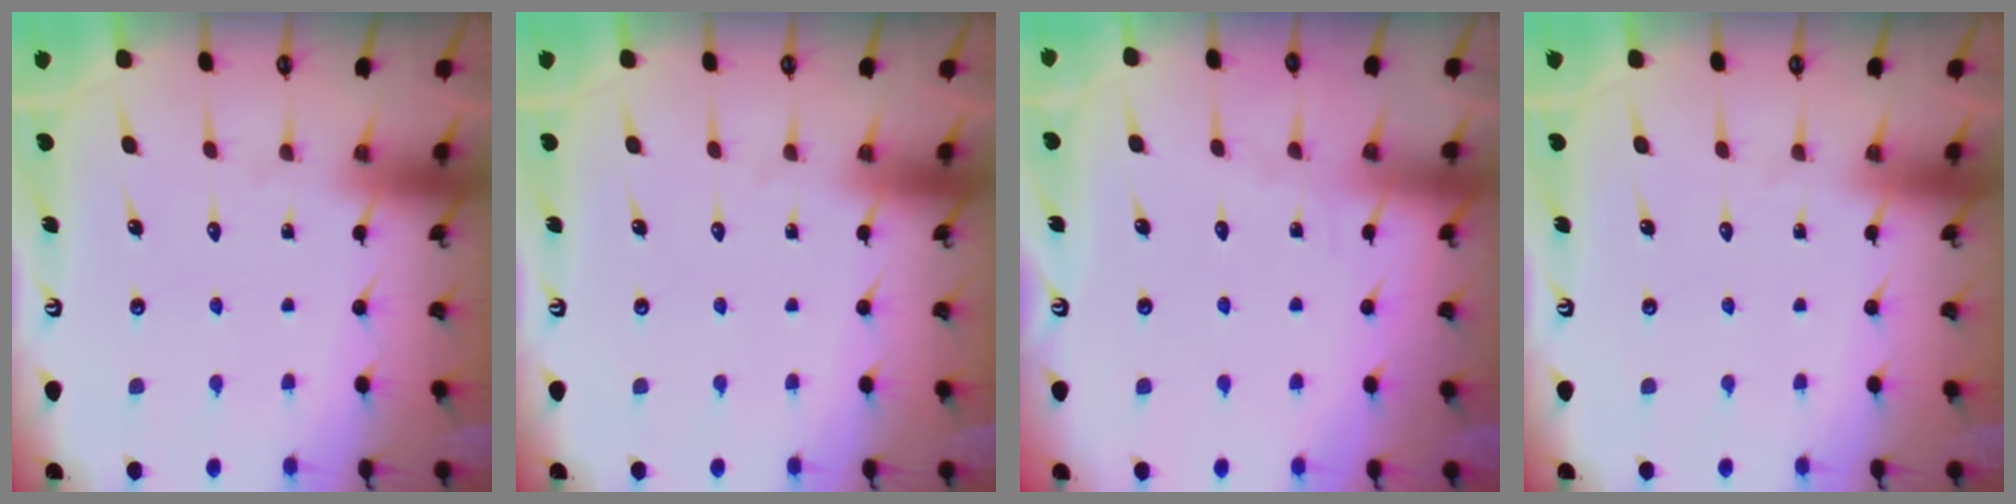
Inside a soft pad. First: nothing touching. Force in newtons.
{"total": 0.0}
{"total": 2.6, "press": 2.6, "slide": 0.2}
{"total": 0.0}